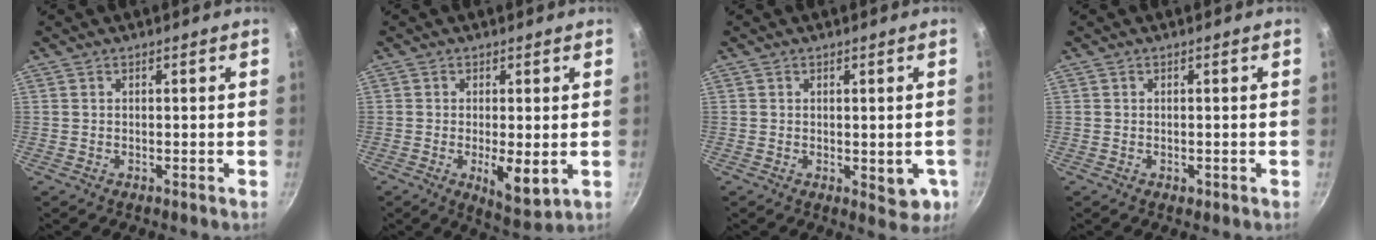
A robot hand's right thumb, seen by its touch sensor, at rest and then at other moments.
{"total": 7.2, "force": [-1.1, 2.6, 6.6], "torque": [-0.093, -0.016, -0.008]}
{"total": 5.2, "force": [-0.7, 2.9, 4.2], "torque": [-0.037, -0.004, -0.006]}
{"total": 0.9, "force": [-0.3, 0.7, 0.5], "torque": [-0.004, 0.000, -0.004]}